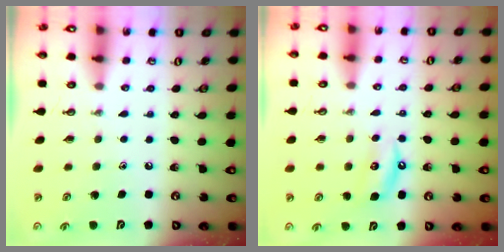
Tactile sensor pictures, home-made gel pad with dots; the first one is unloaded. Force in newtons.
{"total": 4.3, "press": 4.3, "slide": 0.3}